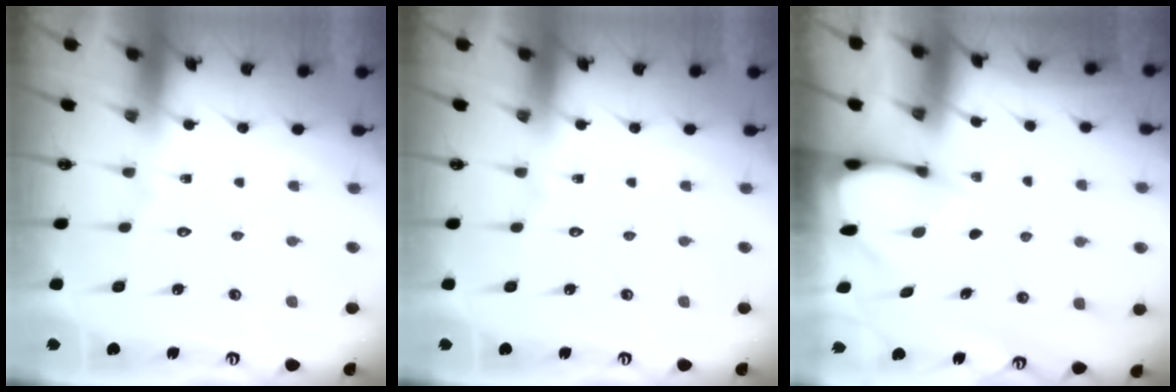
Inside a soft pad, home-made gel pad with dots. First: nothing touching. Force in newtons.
{"total": 0.0}
{"total": 2.6, "press": 2.6, "slide": 0.3}